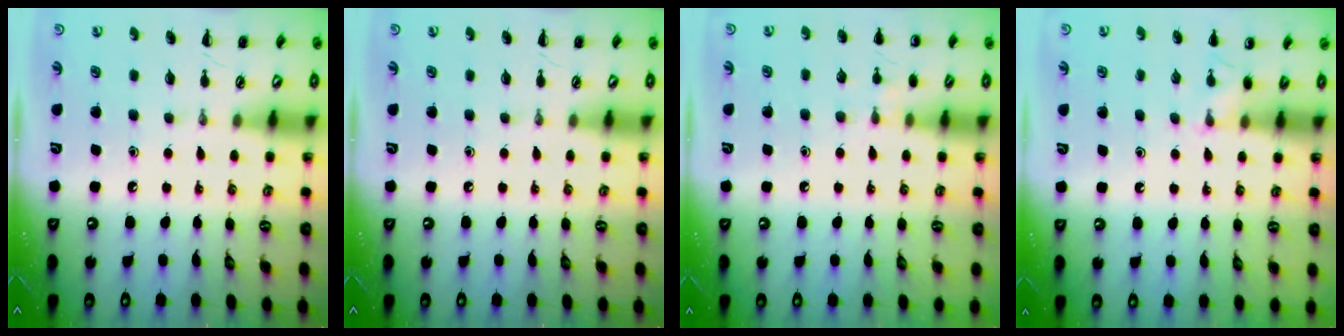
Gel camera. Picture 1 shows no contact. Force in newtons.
{"total": 0.0}
{"total": 5.8, "press": 5.5, "slide": 1.8}
{"total": 4.4, "press": 4.2, "slide": 1.4}